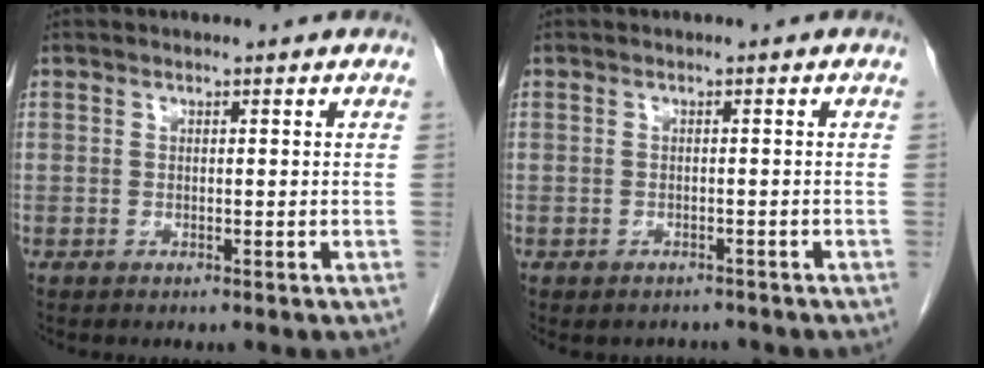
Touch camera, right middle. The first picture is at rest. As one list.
[{"total": 2.3, "force": [-1.9, 1.1, 0.1], "torque": [-0.003, 0.002, -0.027]}]